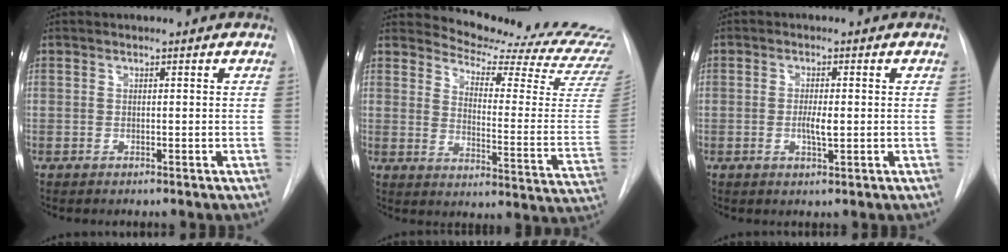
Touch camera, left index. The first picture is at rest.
{"total": 22.2, "force": [21.3, 0.7, 6.0], "torque": [-0.090, -0.150, 0.251]}
{"total": 2.8, "force": [-0.5, 0.5, 2.7], "torque": [-0.049, -0.005, -0.007]}